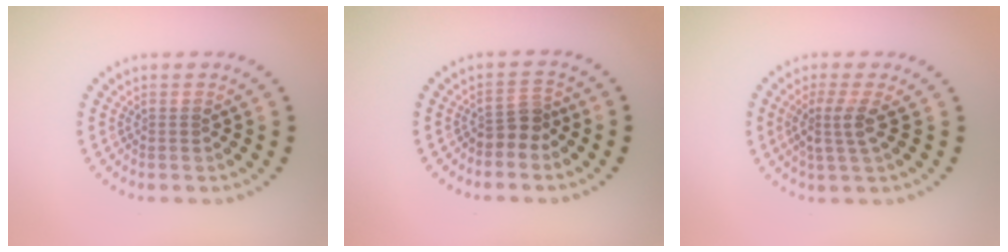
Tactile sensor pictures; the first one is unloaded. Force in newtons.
{"total": 2.2, "press": 1.7, "slide": 1.4}
{"total": 2.7, "press": 2.2, "slide": 1.6}